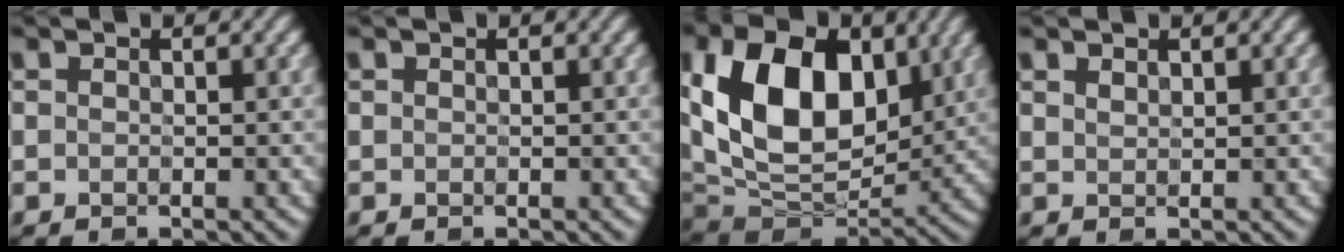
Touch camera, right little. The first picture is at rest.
{"total": 0.0}
{"total": 14.3, "force": [3.0, 9.5, 10.3], "torque": [-0.195, 0.004, 0.052]}
{"total": 1.0, "force": [0.8, 0.5, 0.4], "torque": [-0.008, 0.004, 0.014]}